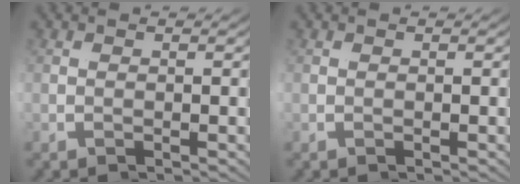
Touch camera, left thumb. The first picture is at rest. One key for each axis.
{"total": 0.0}